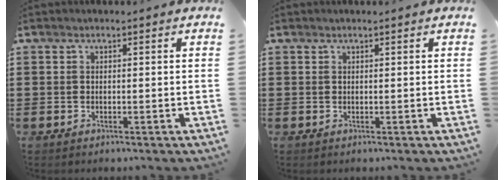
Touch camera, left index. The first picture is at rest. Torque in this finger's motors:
{"motor_torque": [0.01, -0.06, 0.03, 0.00]}